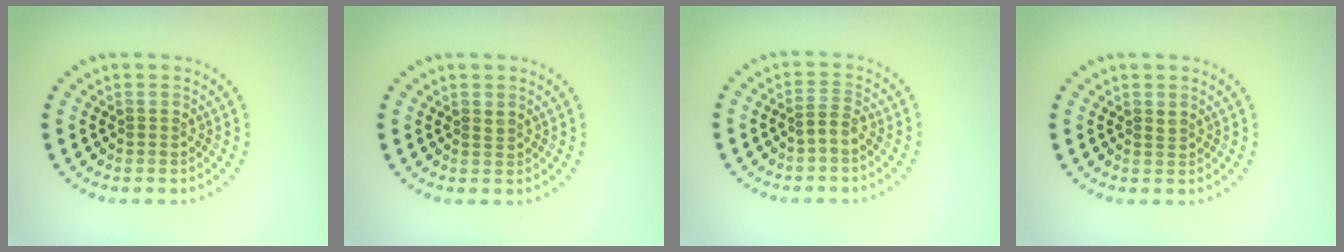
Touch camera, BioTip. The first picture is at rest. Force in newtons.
{"total": 0.6, "press": 0.5, "slide": 0.4}
{"total": 1.2, "press": 0.9, "slide": 0.8}
{"total": 0.6, "press": 0.5, "slide": 0.4}